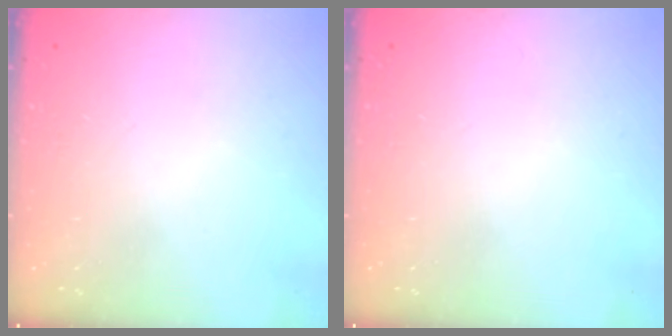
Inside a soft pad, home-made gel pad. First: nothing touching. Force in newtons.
{"total": 0.0}